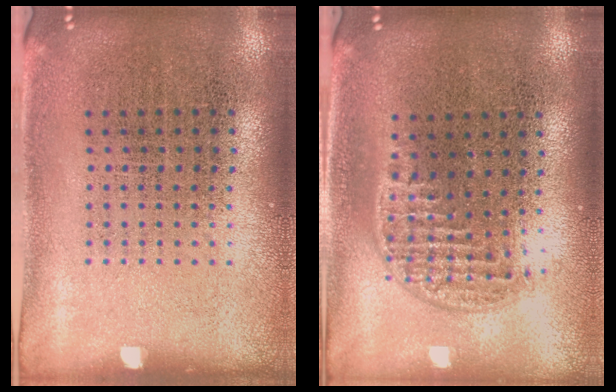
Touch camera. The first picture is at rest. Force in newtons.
{"total": 1.2, "press": 1.0, "slide": 0.6}